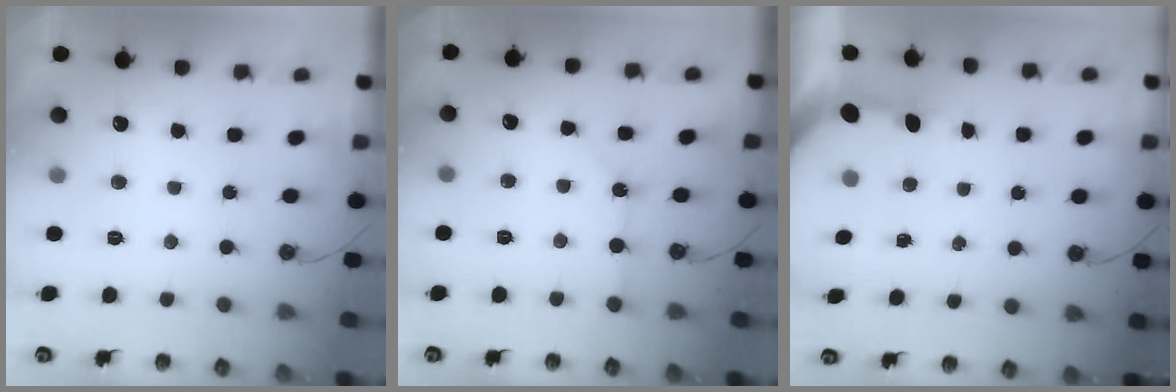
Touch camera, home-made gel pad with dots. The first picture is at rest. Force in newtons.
{"total": 1.4, "press": 1.4, "slide": 0.2}
{"total": 3.5, "press": 3.5, "slide": 0.4}